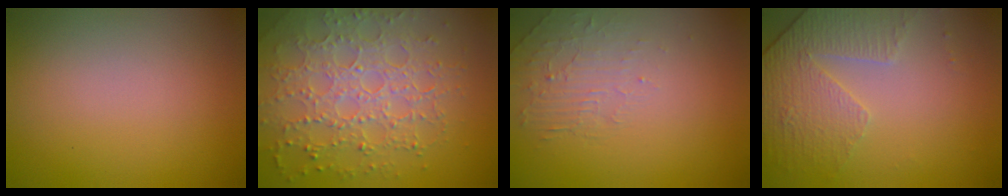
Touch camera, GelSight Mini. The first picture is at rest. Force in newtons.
{"total": 7.2, "press": 5.2, "slide": 4.9}
{"total": 1.9, "press": 0.6, "slide": 1.8}
{"total": 4.8, "press": 3.3, "slide": 3.5}